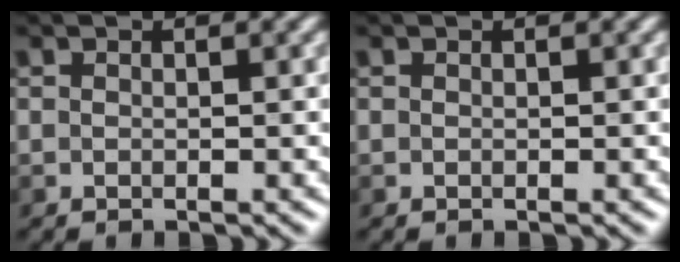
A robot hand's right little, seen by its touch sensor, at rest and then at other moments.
{"total": 0.0}